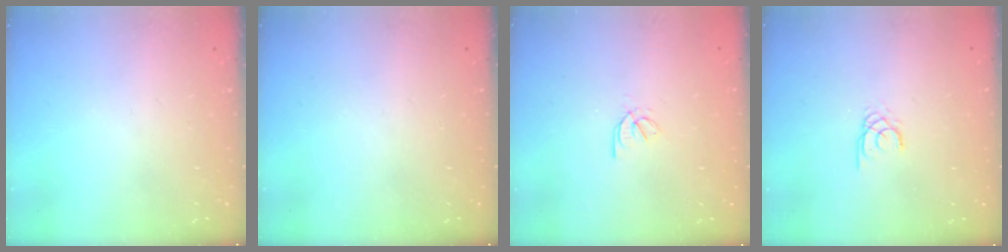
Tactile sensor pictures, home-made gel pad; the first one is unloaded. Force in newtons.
{"total": 0.0}
{"total": 2.2, "press": 2.2, "slide": 0.5}
{"total": 1.6, "press": 1.6, "slide": 0.2}